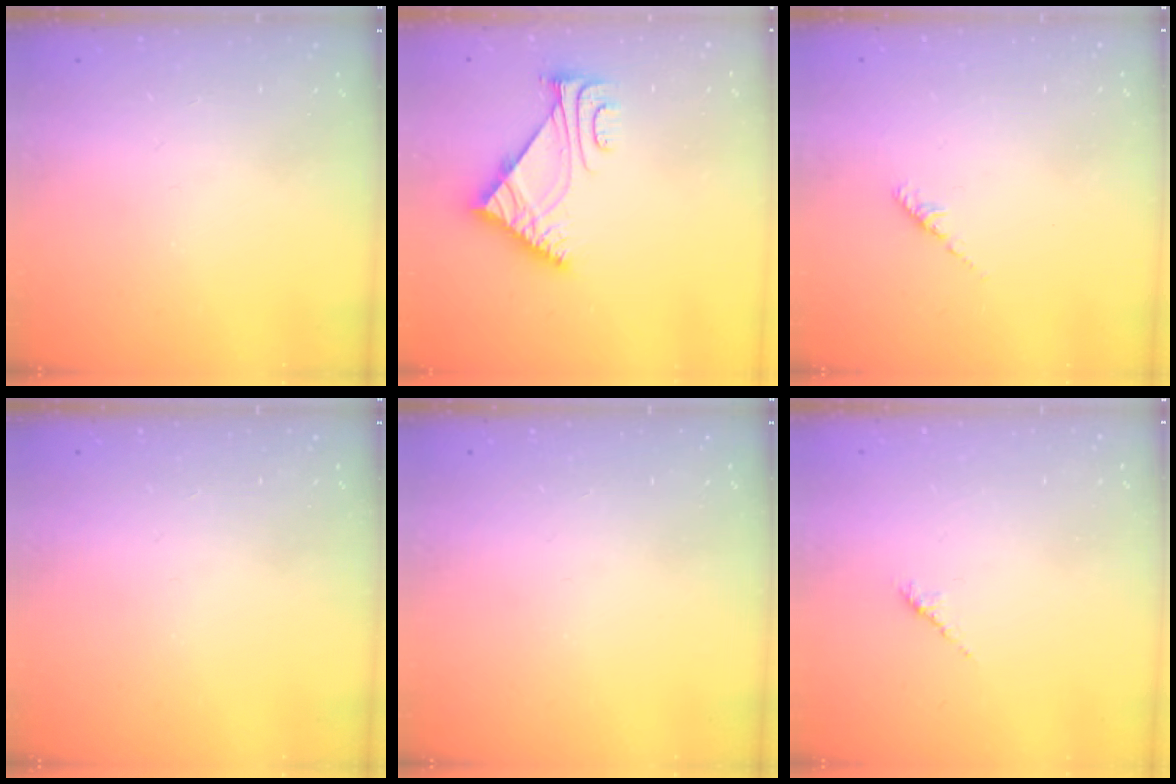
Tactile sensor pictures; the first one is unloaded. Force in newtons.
{"total": 6.5, "press": 6.5, "slide": 0.4}
{"total": 2.2, "press": 2.1, "slide": 0.6}
{"total": 0.0}
{"total": 0.0}
{"total": 2.6, "press": 2.4, "slide": 0.7}